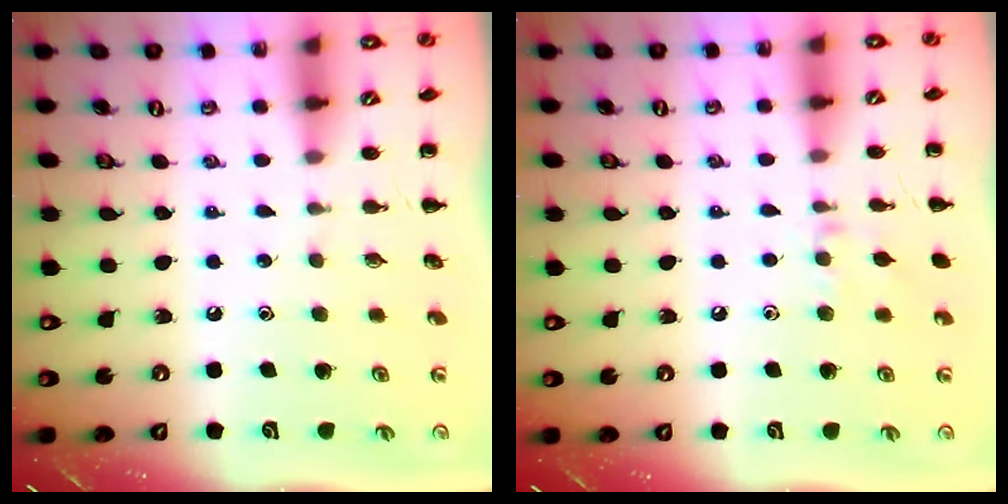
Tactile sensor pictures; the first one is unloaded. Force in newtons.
{"total": 6.6, "press": 6.5, "slide": 1.3}